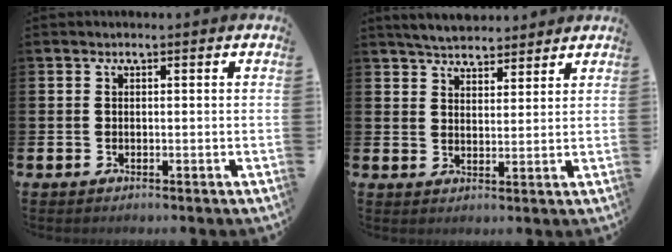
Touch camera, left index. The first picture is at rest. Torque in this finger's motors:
{"motor_torque": [1.07, -1.07, 0.71, 0.05]}